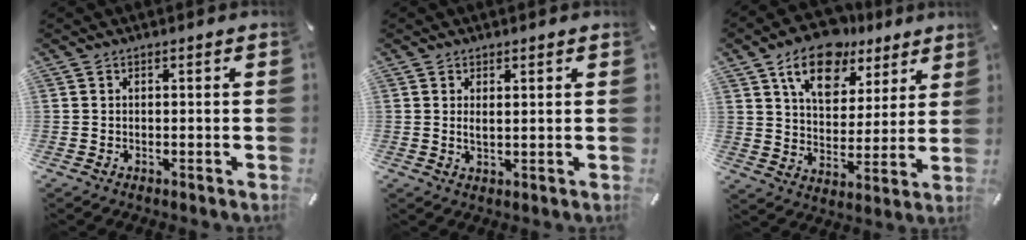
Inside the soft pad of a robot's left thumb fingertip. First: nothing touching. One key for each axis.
{"total": 2.1, "fx": 1.2, "fy": 0.7, "fz": 1.5, "tx": -0.024, "ty": -0.003, "tz": 0.019}
{"total": 14.4, "fx": 9.4, "fy": 8.6, "fz": 6.6, "tx": -0.106, "ty": -0.051, "tz": 0.168}